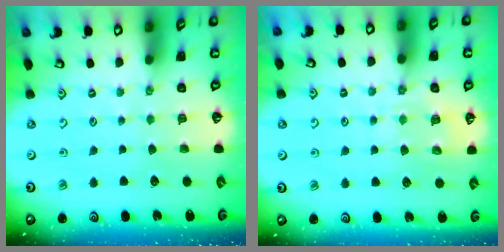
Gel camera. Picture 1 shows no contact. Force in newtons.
{"total": 7.8, "press": 7.8, "slide": 0.7}